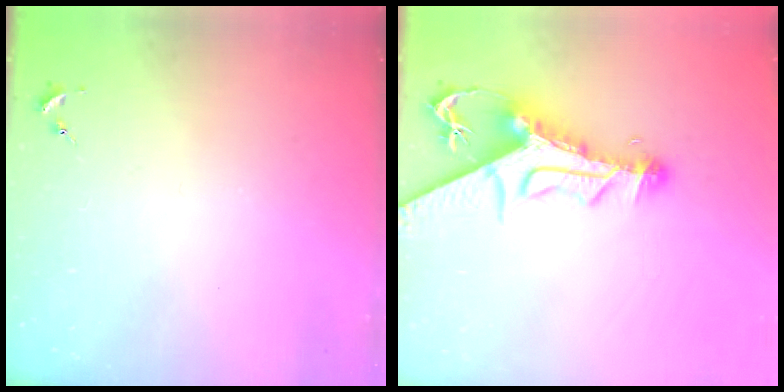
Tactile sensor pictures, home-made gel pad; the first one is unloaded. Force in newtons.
{"total": 13.8, "press": 13.7, "slide": 1.5}